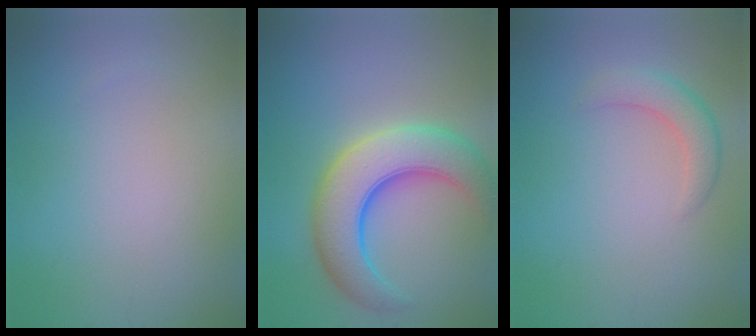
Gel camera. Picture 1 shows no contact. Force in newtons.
{"total": 8.4, "press": 8.4, "slide": 0.3}
{"total": 2.7, "press": 2.6, "slide": 0.2}